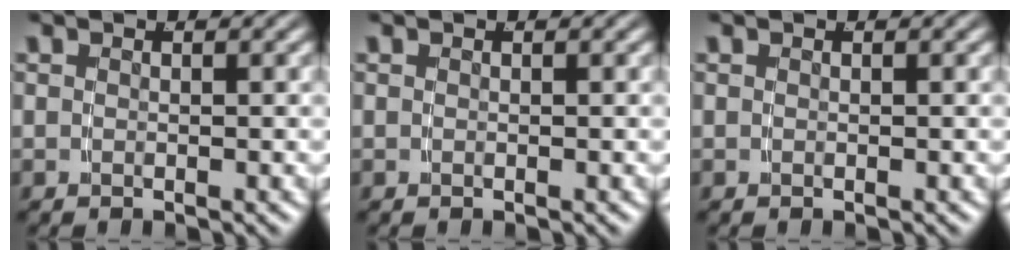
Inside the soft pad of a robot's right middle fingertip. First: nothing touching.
{"total": 0.0}
{"total": 0.0}